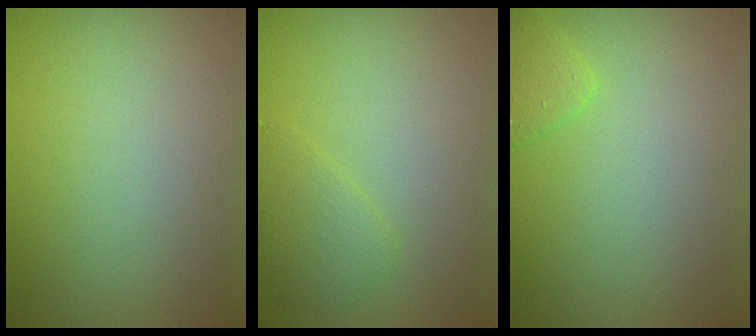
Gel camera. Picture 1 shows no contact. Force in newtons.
{"total": 1.8, "press": 1.8, "slide": 0.1}
{"total": 1.9, "press": 1.9, "slide": 0.1}